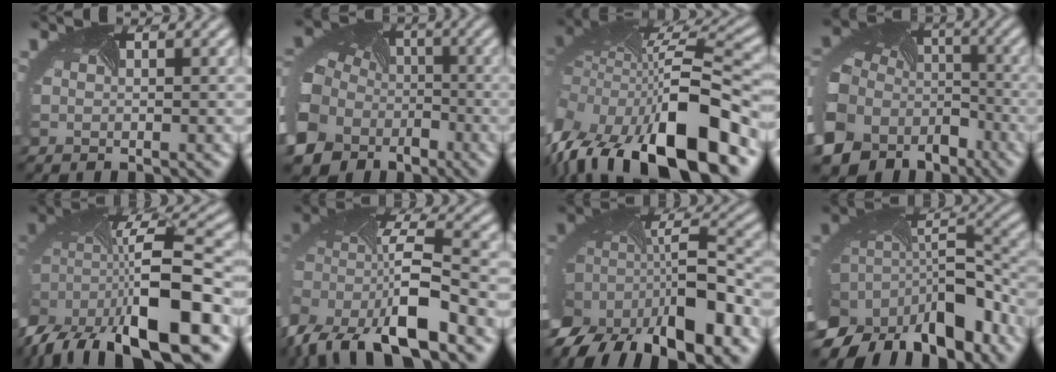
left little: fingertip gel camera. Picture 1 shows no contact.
{"total": 16.0, "force": [-6.5, 13.2, 6.2], "torque": [-0.152, -0.066, -0.122]}
{"total": 16.8, "force": [-7.3, 7.3, 13.3], "torque": [-0.242, -0.033, -0.100]}
{"total": 17.2, "force": [-8.4, 13.5, 6.7], "torque": [-0.166, -0.072, -0.129]}
{"total": 14.9, "force": [-8.4, 6.4, 10.6], "torque": [-0.201, -0.019, -0.134]}
{"total": 12.8, "force": [-6.2, 6.1, 9.5], "torque": [-0.186, -0.024, -0.104]}
{"total": 15.1, "force": [-7.5, 7.3, 11.0], "torque": [-0.217, -0.024, -0.110]}
{"total": 16.0, "force": [-8.8, 9.7, 9.2], "torque": [-0.197, -0.039, -0.118]}